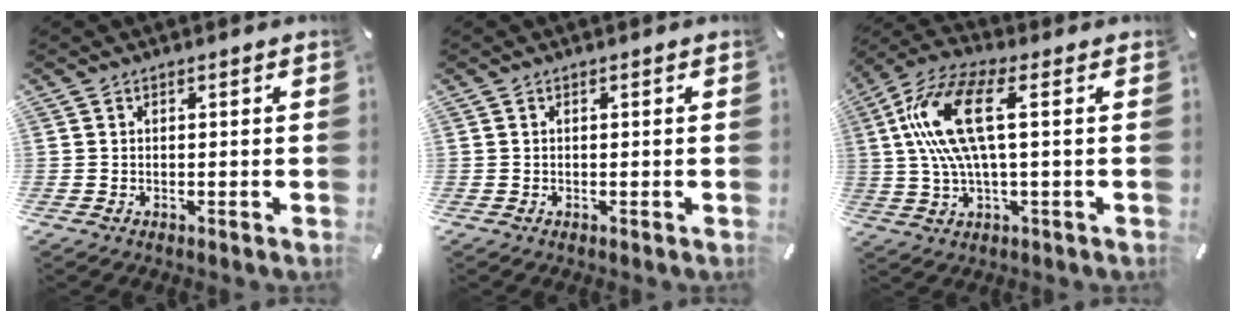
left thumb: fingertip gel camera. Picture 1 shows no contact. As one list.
[{"total": 0.0}, {"total": 15.0, "force": [2.5, 5.7, 13.6], "torque": [-0.292, -0.009, 0.037]}]